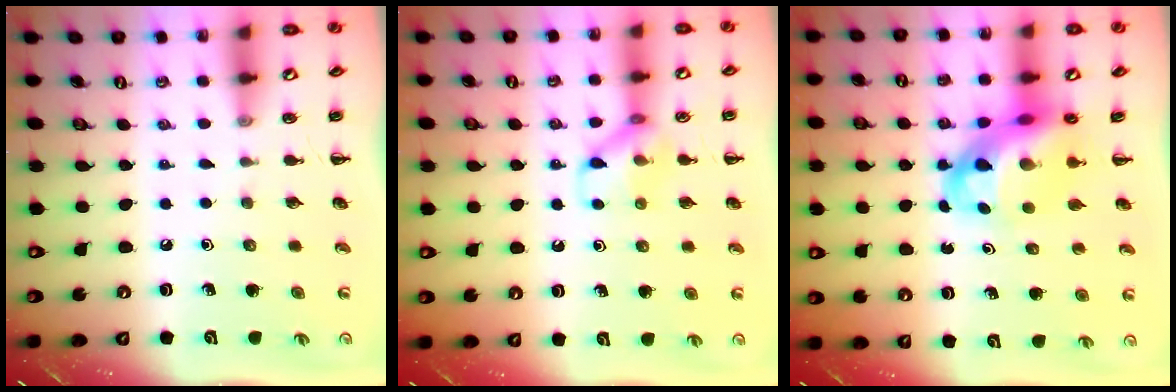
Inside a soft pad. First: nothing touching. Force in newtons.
{"total": 9.0, "press": 9.0, "slide": 0.1}
{"total": 10.9, "press": 10.6, "slide": 2.8}